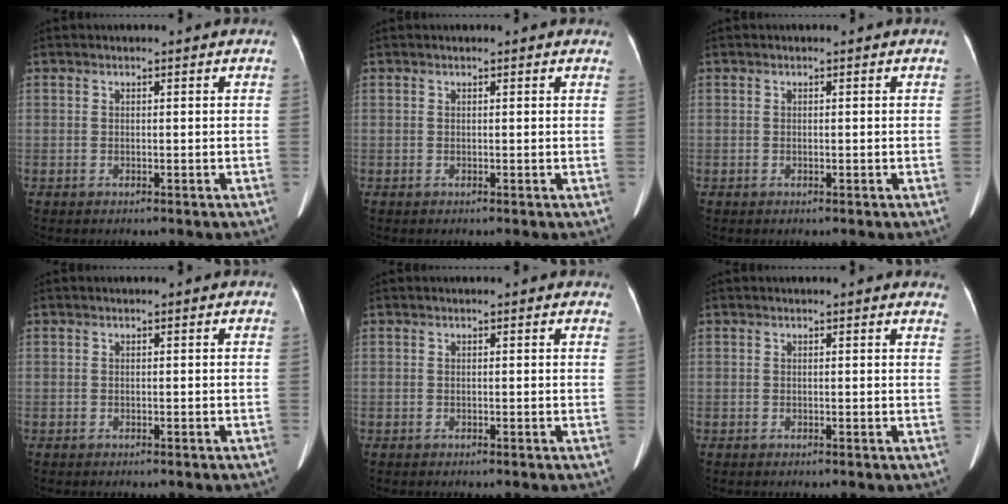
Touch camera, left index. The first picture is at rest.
{"total": 2.5, "force": [2.2, 0.8, 0.9], "torque": [-0.010, 0.008, 0.010]}
{"total": 0.0}
{"total": 0.0}
{"total": 2.5, "force": [2.1, 0.9, 0.9], "torque": [-0.007, 0.007, 0.009]}
{"total": 5.4, "force": [5.1, 1.1, 1.6], "torque": [-0.005, -0.006, 0.031]}